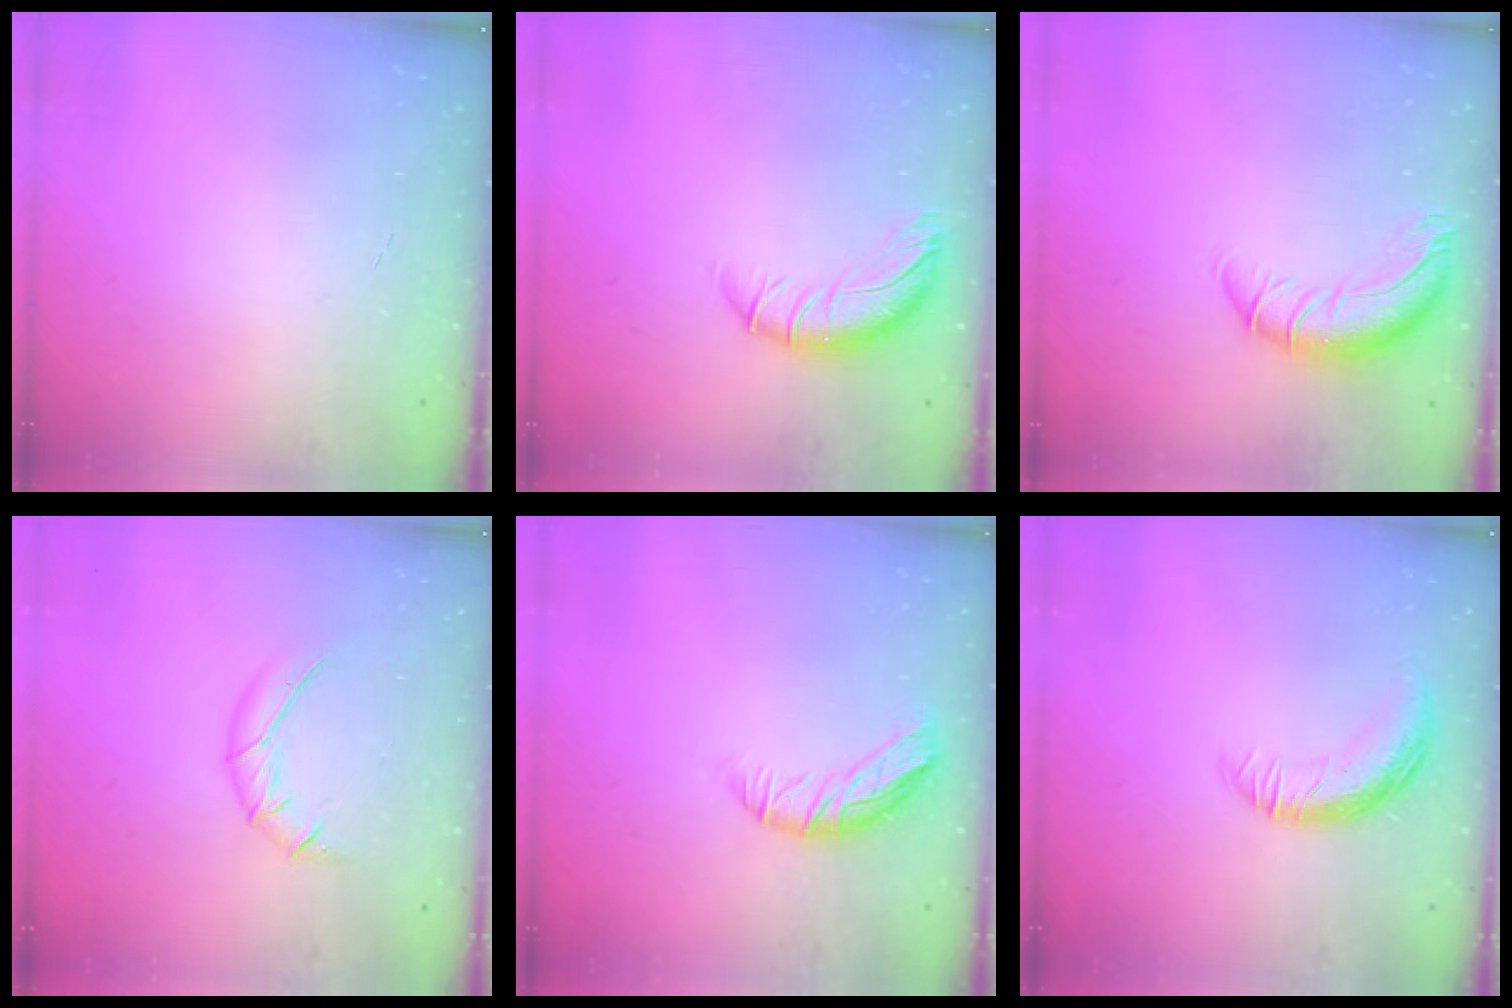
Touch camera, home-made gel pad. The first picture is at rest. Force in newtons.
{"total": 10.9, "press": 10.7, "slide": 1.9}
{"total": 10.9, "press": 10.4, "slide": 3.0}
{"total": 8.6, "press": 8.6, "slide": 0.7}
{"total": 10.4, "press": 10.3, "slide": 1.5}
{"total": 12.1, "press": 12.1, "slide": 0.7}